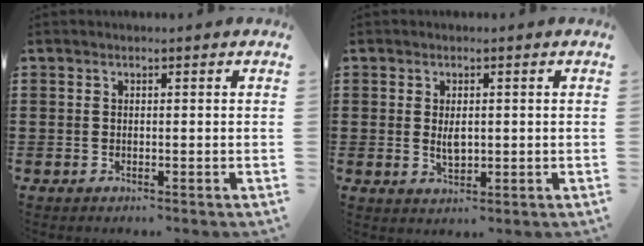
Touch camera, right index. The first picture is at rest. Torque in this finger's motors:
{"motor_torque": [1.06, 1.08, 0.01, 0.00]}